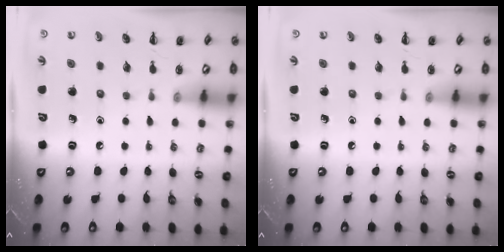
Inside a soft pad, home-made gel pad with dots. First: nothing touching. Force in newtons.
{"total": 0.0}